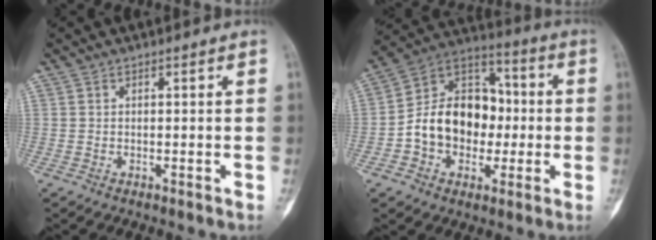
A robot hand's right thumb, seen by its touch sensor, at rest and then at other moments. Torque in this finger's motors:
{"motor_torque": [1.27, 1.08, 0.81, -0.66, 0.09]}